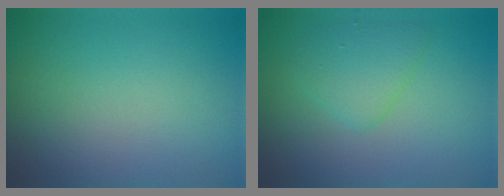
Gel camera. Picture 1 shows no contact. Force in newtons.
{"total": 2.6, "press": 2.6, "slide": 0.2}